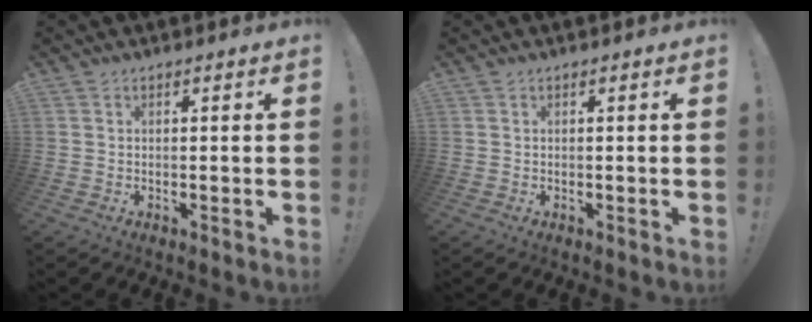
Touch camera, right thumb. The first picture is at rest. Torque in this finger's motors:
{"motor_torque": [-0.03, -0.03, 0.04, 0.04, 0.00]}